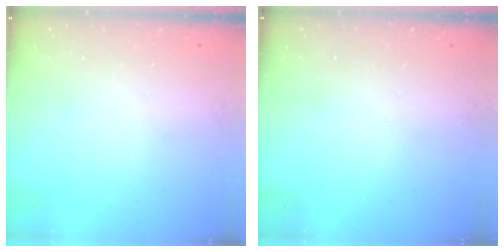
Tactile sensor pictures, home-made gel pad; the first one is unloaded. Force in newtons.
{"total": 0.0}